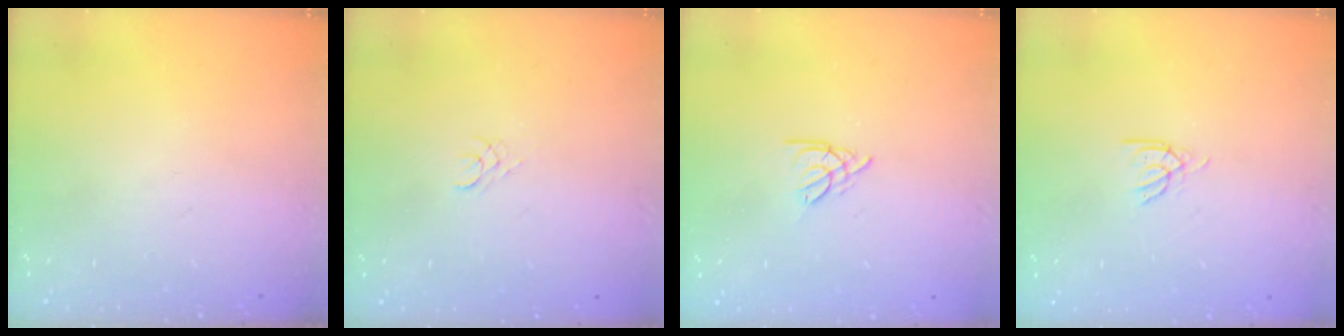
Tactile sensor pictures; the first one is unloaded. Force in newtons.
{"total": 1.5, "press": 1.5, "slide": 0.2}
{"total": 2.7, "press": 2.6, "slide": 0.5}
{"total": 2.5, "press": 2.4, "slide": 0.3}